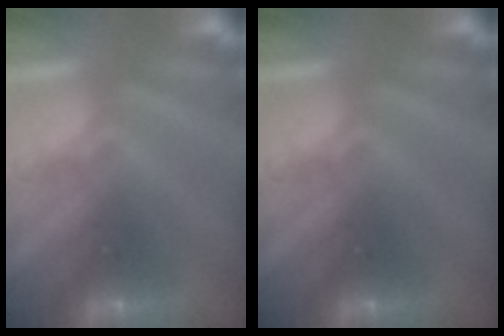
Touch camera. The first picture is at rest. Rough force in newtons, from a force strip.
{"total": 0.0}